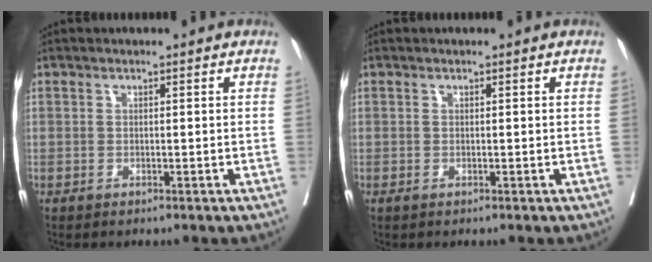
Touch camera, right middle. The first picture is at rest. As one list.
[{"total": 0.0}]